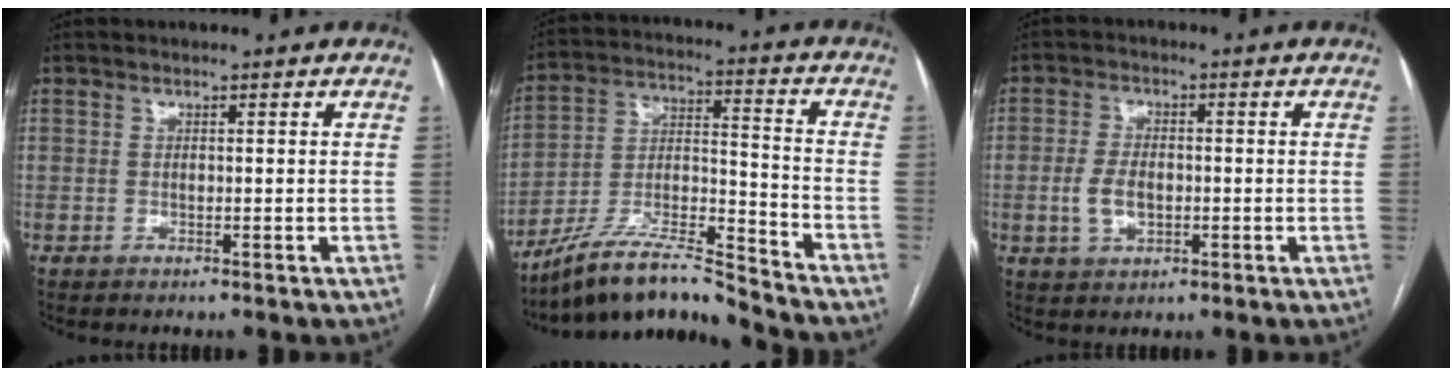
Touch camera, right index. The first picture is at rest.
{"total": 13.8, "force": [-12.7, 0.1, 5.4], "torque": [-0.099, 0.018, -0.231]}
{"total": 4.6, "force": [-0.9, 2.7, 3.7], "torque": [-0.077, 0.005, -0.013]}